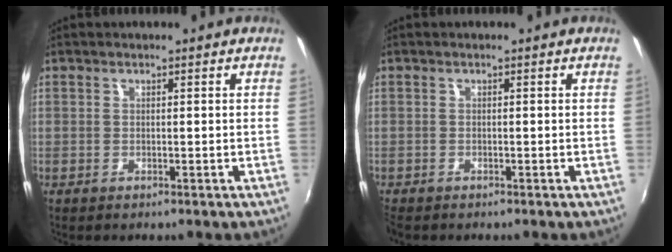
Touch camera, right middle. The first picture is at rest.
{"total": 1.2, "force": [-1.0, 0.5, 0.2], "torque": [-0.009, -0.006, -0.021]}